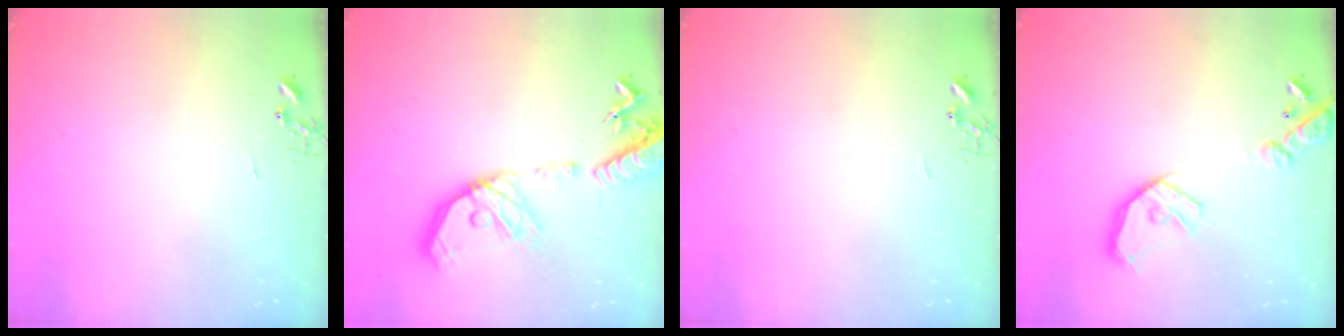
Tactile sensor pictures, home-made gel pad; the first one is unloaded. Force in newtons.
{"total": 22.7, "press": 22.4, "slide": 3.8}
{"total": 0.0}
{"total": 16.6, "press": 16.4, "slide": 2.5}